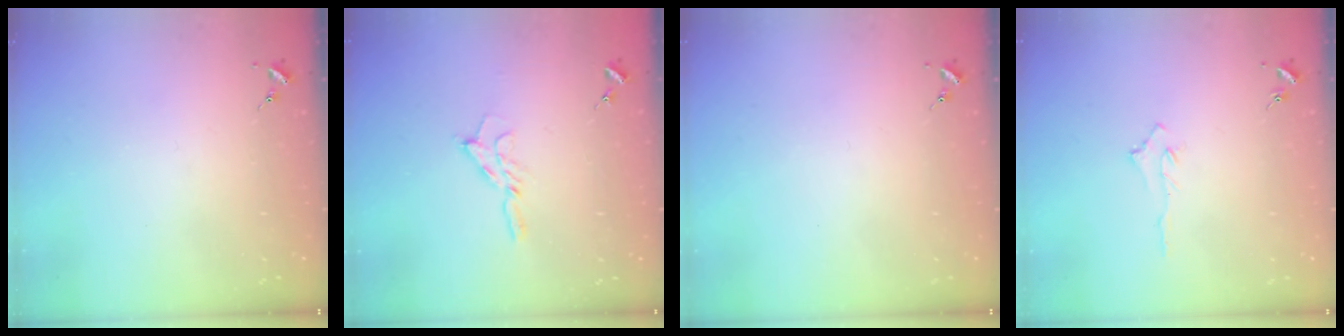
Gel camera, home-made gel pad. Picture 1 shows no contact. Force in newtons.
{"total": 6.5, "press": 6.5, "slide": 0.7}
{"total": 0.0}
{"total": 2.9, "press": 2.9, "slide": 0.4}